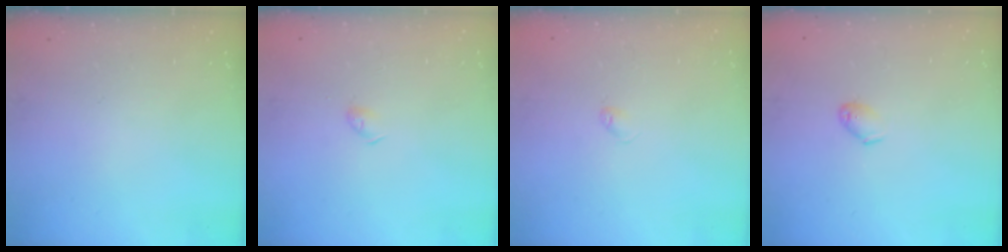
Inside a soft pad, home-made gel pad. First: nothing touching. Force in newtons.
{"total": 2.9, "press": 2.9, "slide": 0.6}
{"total": 2.4, "press": 2.4, "slide": 0.4}
{"total": 4.5, "press": 4.4, "slide": 0.8}